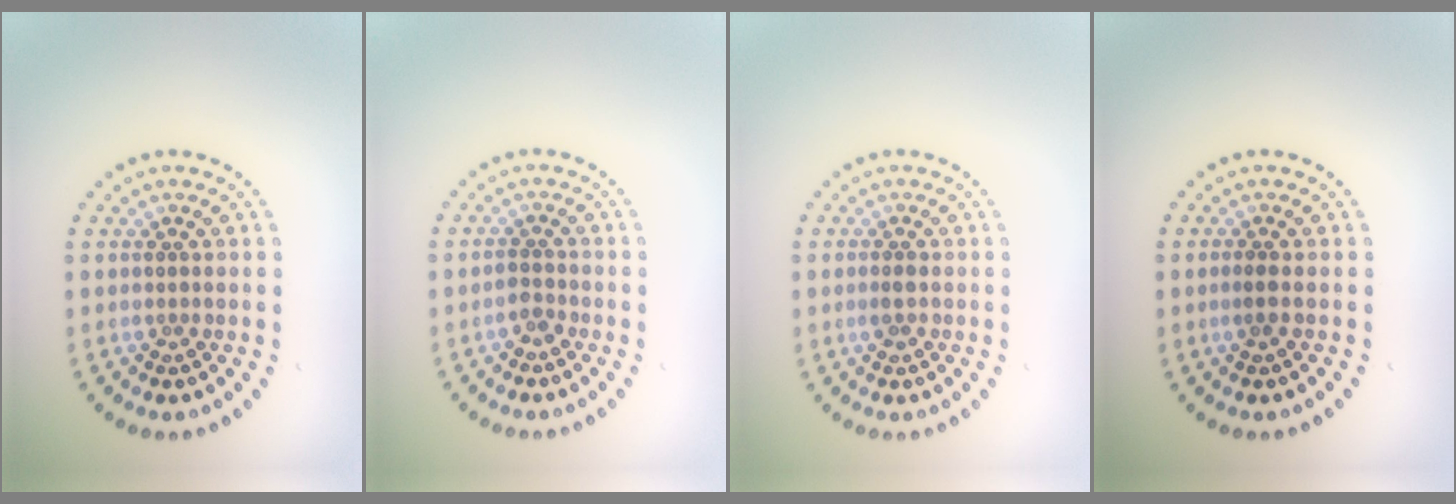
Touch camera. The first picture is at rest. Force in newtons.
{"total": 1.1, "press": 0.9, "slide": 0.5}
{"total": 1.0, "press": 0.9, "slide": 0.3}
{"total": 0.8, "press": 0.7, "slide": 0.4}